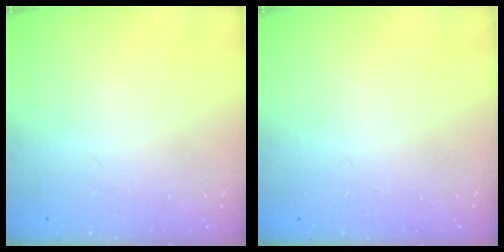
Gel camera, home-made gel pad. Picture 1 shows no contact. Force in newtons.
{"total": 0.0}